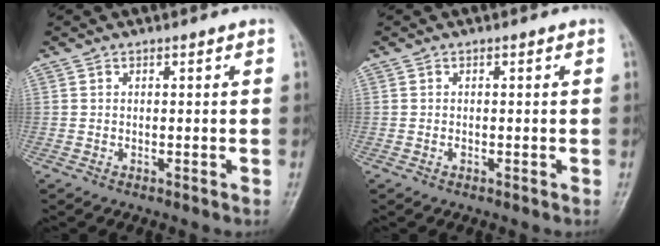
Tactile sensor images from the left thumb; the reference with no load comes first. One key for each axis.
{"total": 0.5, "fx": -0.1, "fy": 0.3, "fz": 0.4, "tx": -0.004, "ty": 0.000, "tz": -0.004}